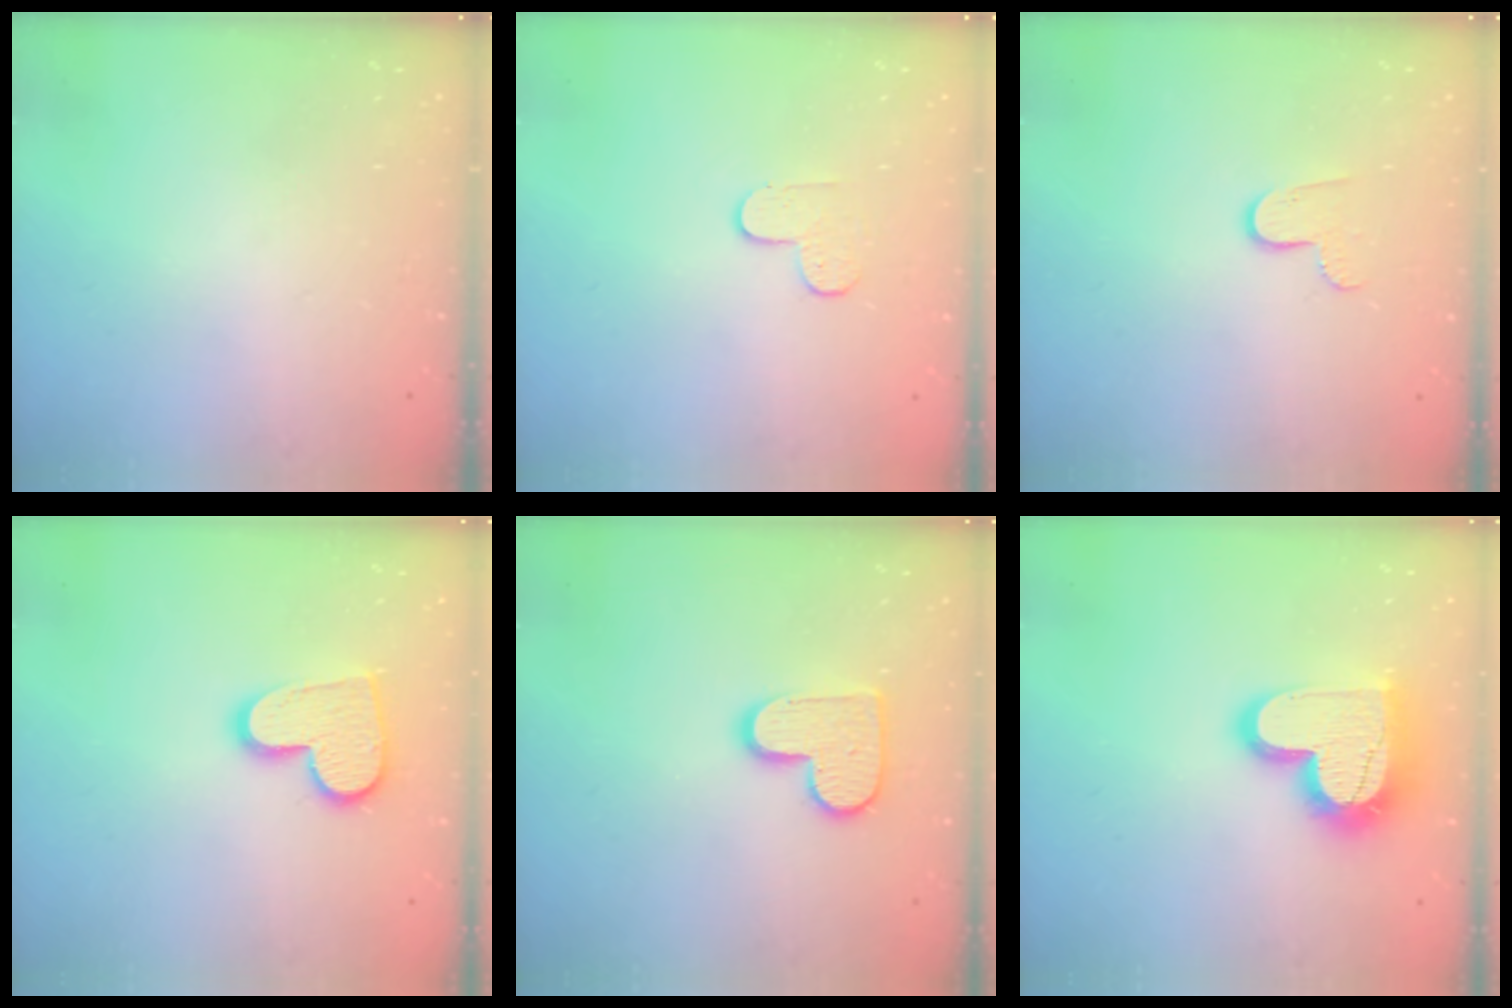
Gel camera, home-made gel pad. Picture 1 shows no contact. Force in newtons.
{"total": 4.3, "press": 4.3, "slide": 0.5}
{"total": 5.7, "press": 5.7, "slide": 0.5}
{"total": 12.7, "press": 12.7, "slide": 0.5}
{"total": 11.3, "press": 11.3, "slide": 0.8}
{"total": 19.2, "press": 19.1, "slide": 1.6}